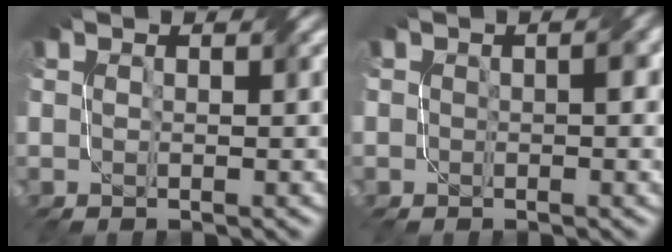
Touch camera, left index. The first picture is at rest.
{"total": 1.2, "force": [-0.4, 0.6, 0.9], "torque": [-0.007, 0.005, -0.004]}